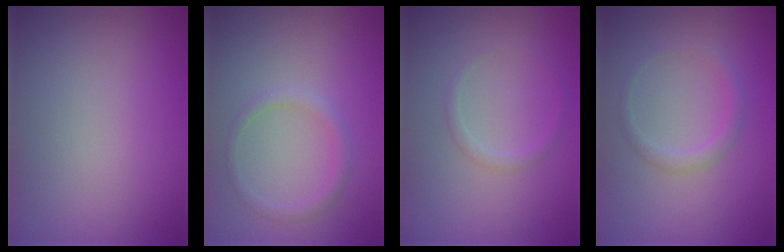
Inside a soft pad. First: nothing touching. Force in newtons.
{"total": 1.5, "press": 1.5, "slide": 0.1}
{"total": 0.9, "press": 0.9, "slide": 0.0}
{"total": 1.5, "press": 1.5, "slide": 0.1}